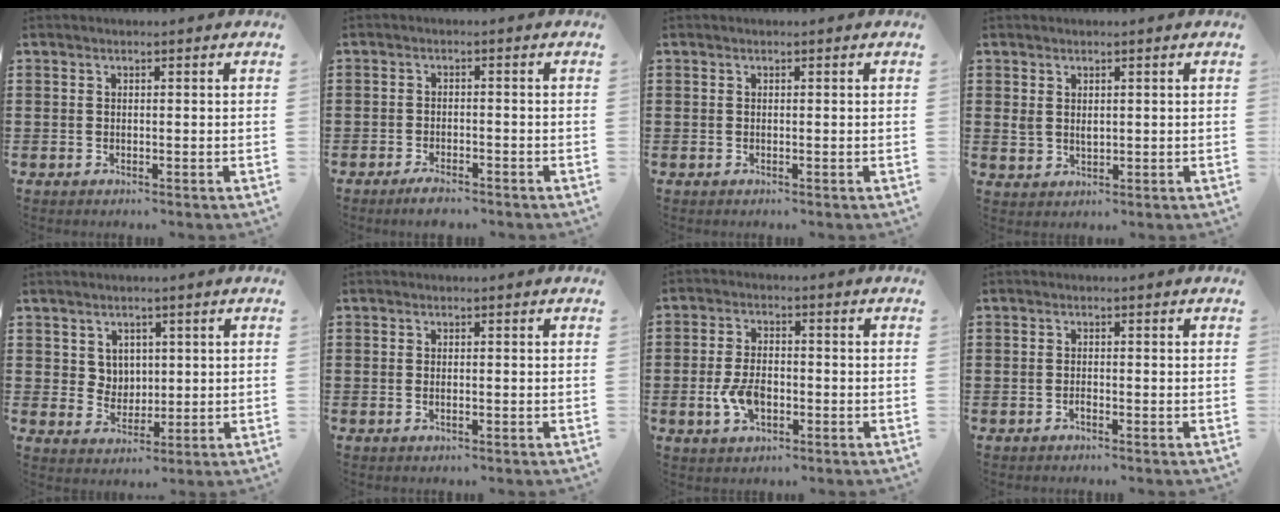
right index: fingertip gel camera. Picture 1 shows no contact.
{"total": 2.2, "force": [-2.1, 0.3, 0.7], "torque": [-0.016, 0.002, -0.040]}
{"total": 0.0}
{"total": 1.9, "force": [0.7, 1.3, 1.1], "torque": [-0.025, 0.005, 0.013]}
{"total": 3.9, "force": [2.0, 3.2, 0.8], "torque": [-0.030, 0.008, 0.037]}
{"total": 0.8, "force": [-0.2, 0.2, 0.7], "torque": [-0.014, -0.003, -0.003]}
{"total": 5.6, "force": [-1.5, 3.2, 4.4], "torque": [-0.096, 0.001, -0.029]}
{"total": 0.9, "force": [-0.6, 0.3, 0.6], "torque": [-0.013, -0.004, -0.010]}